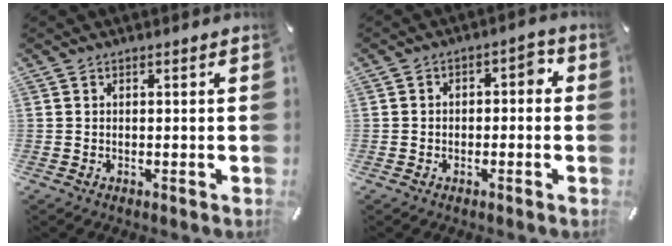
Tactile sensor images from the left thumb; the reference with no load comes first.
{"total": 3.3, "force": [-1.8, 2.2, 1.7], "torque": [-0.032, 0.020, -0.037]}